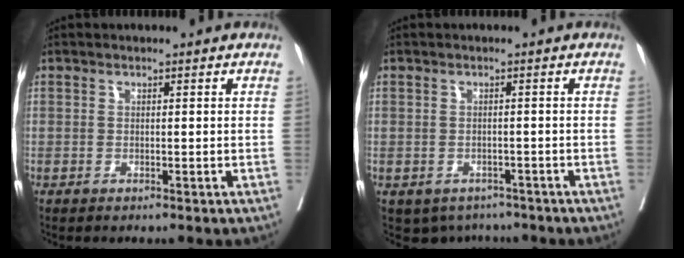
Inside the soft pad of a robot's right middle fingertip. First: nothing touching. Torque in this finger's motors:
{"motor_torque": [0.19, -0.17, -0.02, -0.02]}